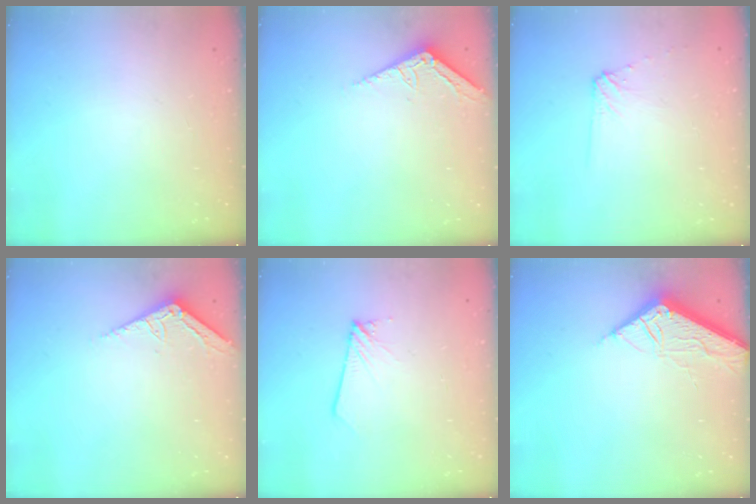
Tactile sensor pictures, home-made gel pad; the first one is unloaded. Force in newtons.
{"total": 3.6, "press": 3.6, "slide": 0.4}
{"total": 5.5, "press": 5.4, "slide": 0.7}
{"total": 3.6, "press": 3.6, "slide": 0.4}
{"total": 1.7, "press": 1.7, "slide": 0.1}
{"total": 6.8, "press": 6.8, "slide": 0.7}